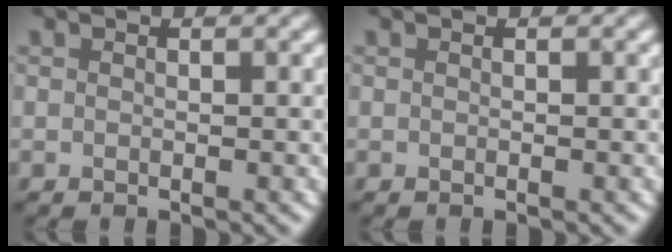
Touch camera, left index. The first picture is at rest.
{"total": 0.0}